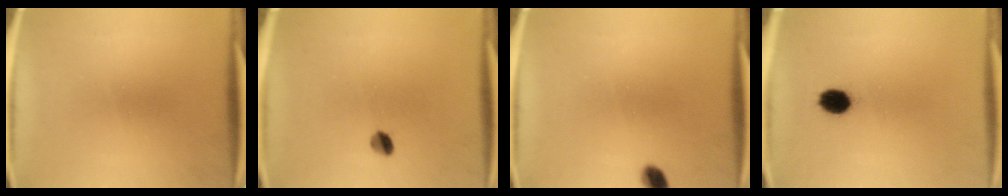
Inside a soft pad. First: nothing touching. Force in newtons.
{"total": 2.5}
{"total": 2.9}
{"total": 4.7}